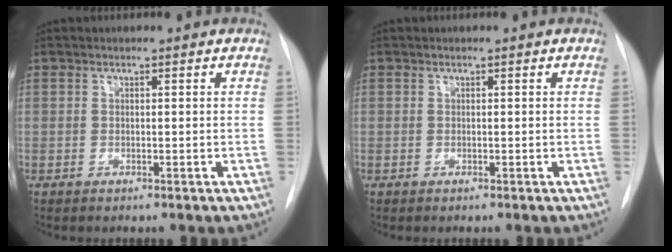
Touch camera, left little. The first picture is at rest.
{"total": 0.0}